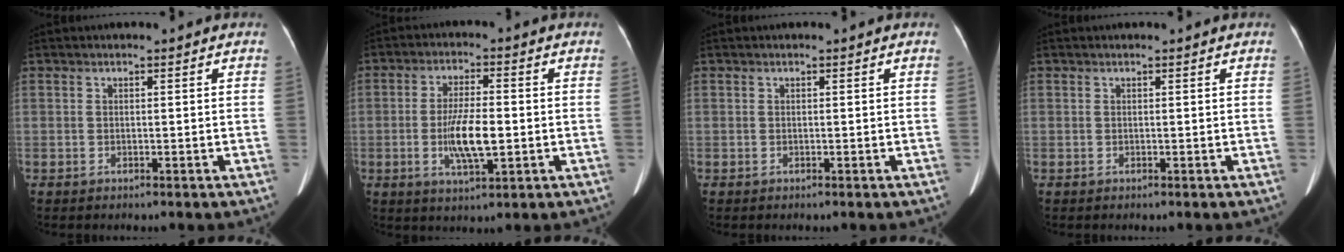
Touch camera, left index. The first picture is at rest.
{"total": 7.5, "force": [-1.4, 1.7, 7.2], "torque": [-0.140, -0.004, -0.024]}
{"total": 0.0}
{"total": 0.0}